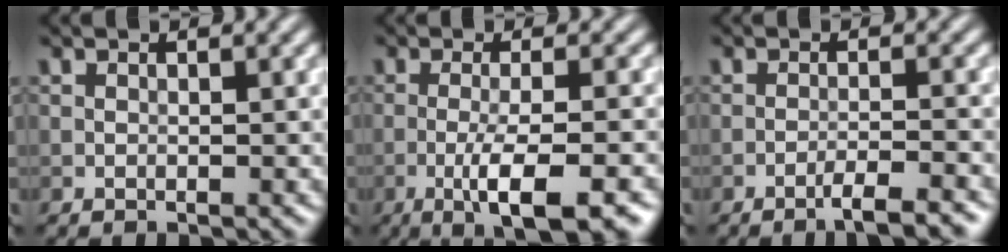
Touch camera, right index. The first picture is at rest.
{"total": 5.7, "force": [-2.6, 0.9, 4.9], "torque": [-0.080, 0.003, -0.048]}
{"total": 3.2, "force": [-2.3, 0.3, 2.2], "torque": [-0.027, 0.009, -0.045]}